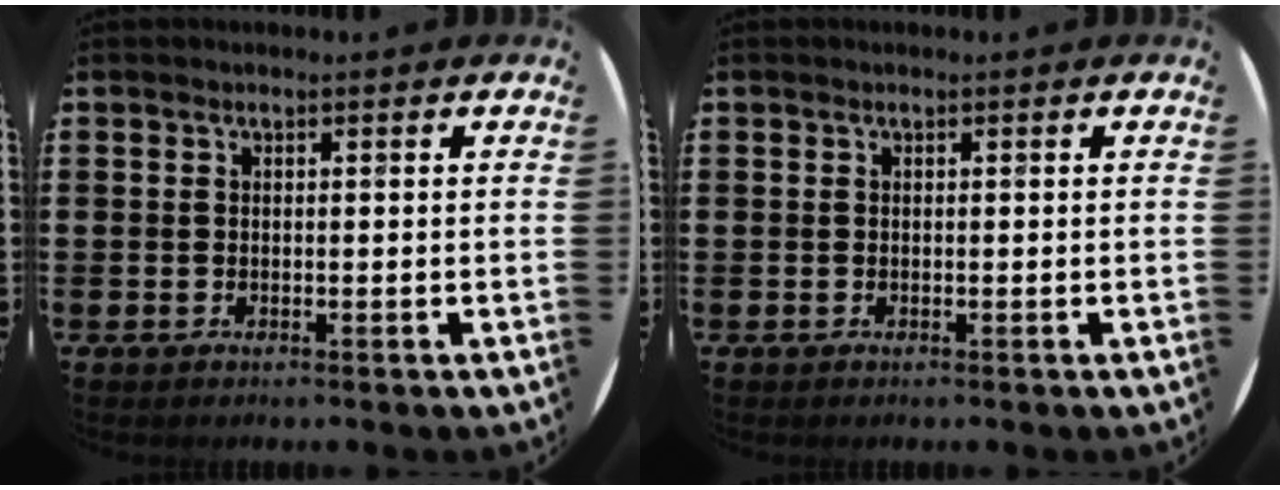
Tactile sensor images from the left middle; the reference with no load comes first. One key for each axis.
{"total": 0.0}